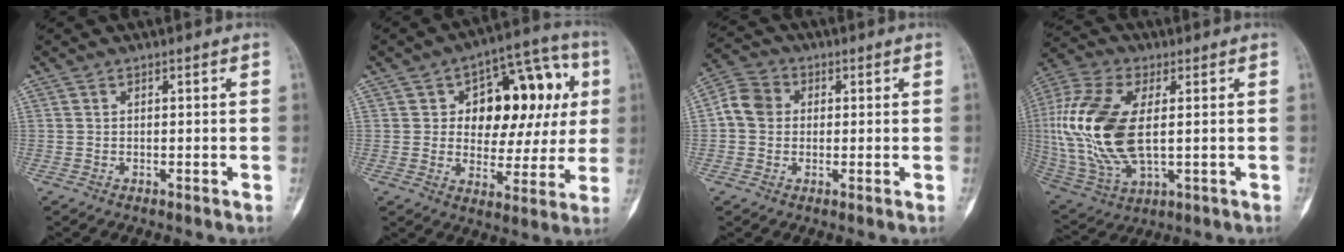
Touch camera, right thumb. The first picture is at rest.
{"total": 19.4, "force": [4.2, 11.6, 15.0], "torque": [-0.141, 0.026, 0.061]}
{"total": 6.2, "force": [0.4, 5.4, 3.0], "torque": [-0.049, 0.017, -0.003]}
{"total": 20.1, "force": [1.2, 10.3, 17.3], "torque": [-0.391, -0.005, 0.028]}